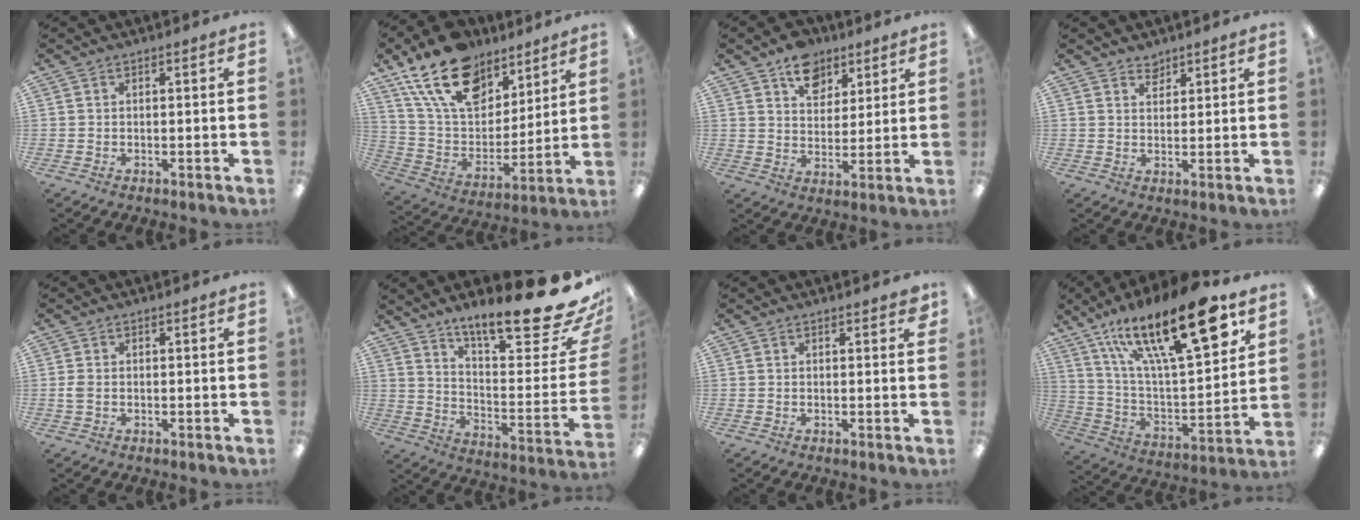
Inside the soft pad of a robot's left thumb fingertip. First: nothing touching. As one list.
[{"total": 19.9, "force": [13.2, 11.1, 9.9], "torque": [-0.189, -0.060, 0.242]}, {"total": 10.0, "force": [6.5, 6.6, 3.8], "torque": [-0.034, -0.036, 0.113]}, {"total": 2.7, "force": [2.4, 1.1, 0.3], "torque": [0.008, -0.017, 0.043]}, {"total": 2.1, "force": [-0.1, 1.3, 1.6], "torque": [-0.031, 0.005, -0.003]}, {"total": 20.5, "force": [15.8, 3.8, 12.5], "torque": [-0.172, -0.124, 0.253]}, {"total": 1.8, "force": [1.1, 0.7, 1.3], "torque": [-0.003, -0.008, 0.013]}, {"total": 25.9, "force": [15.2, 8.6, 19.1], "torque": [-0.303, -0.091, 0.252]}]